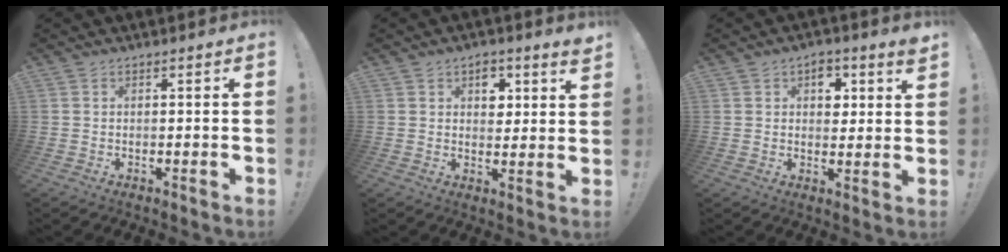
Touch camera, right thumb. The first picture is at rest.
{"total": 5.6, "force": [3.0, 3.7, 2.8], "torque": [-0.022, -0.019, 0.047]}
{"total": 5.7, "force": [2.8, 3.8, 3.3], "torque": [-0.029, -0.017, 0.044]}